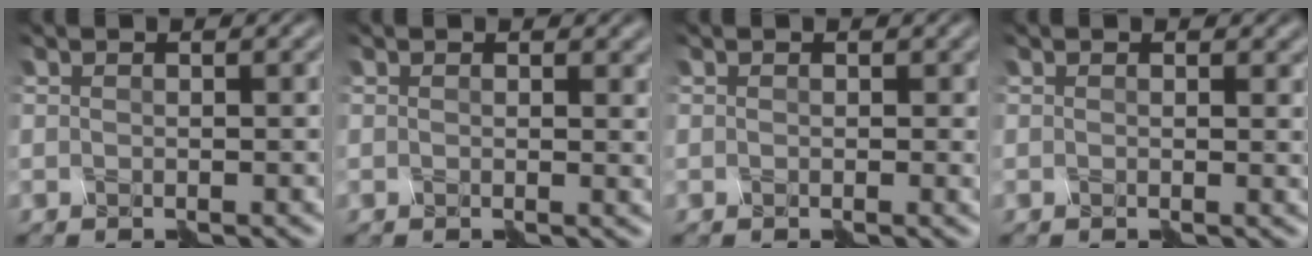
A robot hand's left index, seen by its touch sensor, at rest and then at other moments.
{"total": 2.0, "force": [0.8, 1.2, 1.5], "torque": [-0.020, 0.001, 0.015]}
{"total": 1.5, "force": [0.1, 1.2, 0.8], "torque": [-0.010, 0.001, 0.001]}
{"total": 1.7, "force": [0.6, 1.1, 1.1], "torque": [-0.014, 0.000, 0.011]}